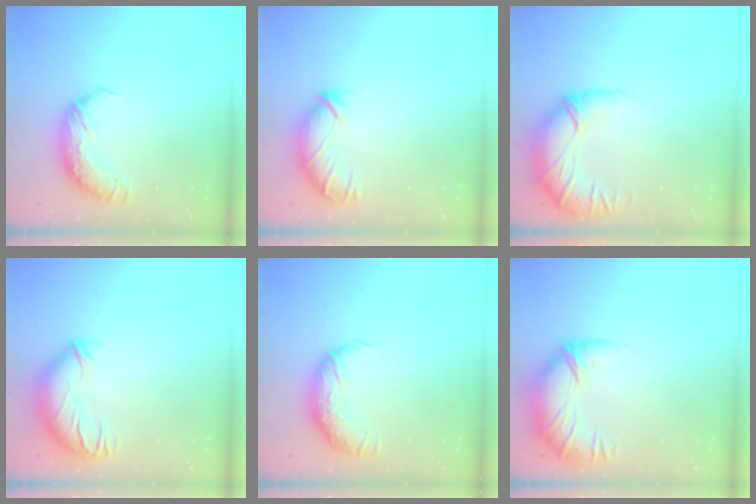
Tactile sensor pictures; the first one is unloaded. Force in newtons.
{"total": 2.7, "press": 2.6, "slide": 0.9}
{"total": 2.5, "press": 0.4, "slide": 2.5}
{"total": 3.6, "press": 2.9, "slide": 2.1}
{"total": 2.4, "press": 1.1, "slide": 2.2}
{"total": 2.8, "press": 1.2, "slide": 2.6}